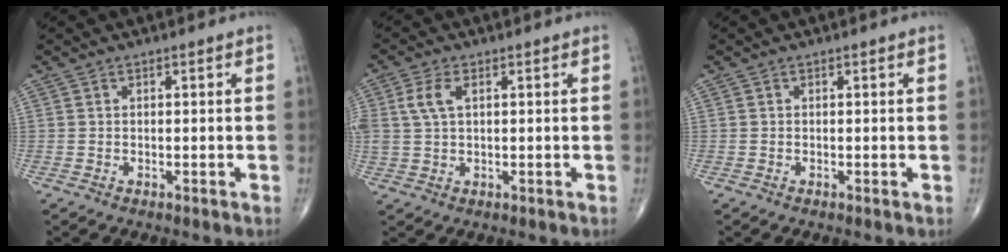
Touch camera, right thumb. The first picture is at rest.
{"total": 4.9, "force": [1.5, 2.7, 3.8], "torque": [-0.095, 0.007, 0.030]}
{"total": 0.0}